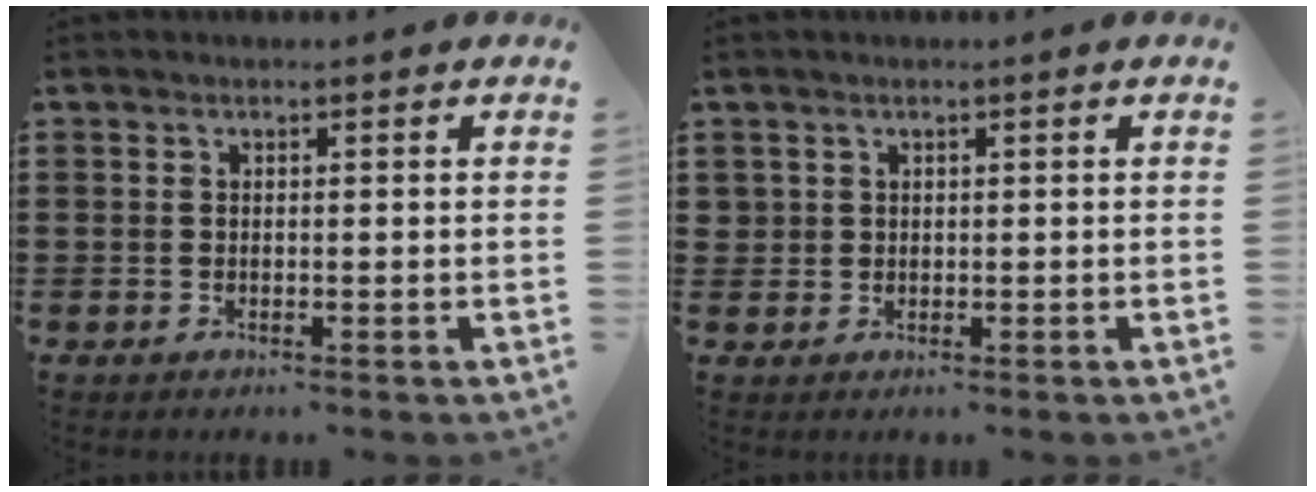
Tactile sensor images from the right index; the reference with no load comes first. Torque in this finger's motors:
{"motor_torque": [0.14, 0.02, 0.00, 0.00]}